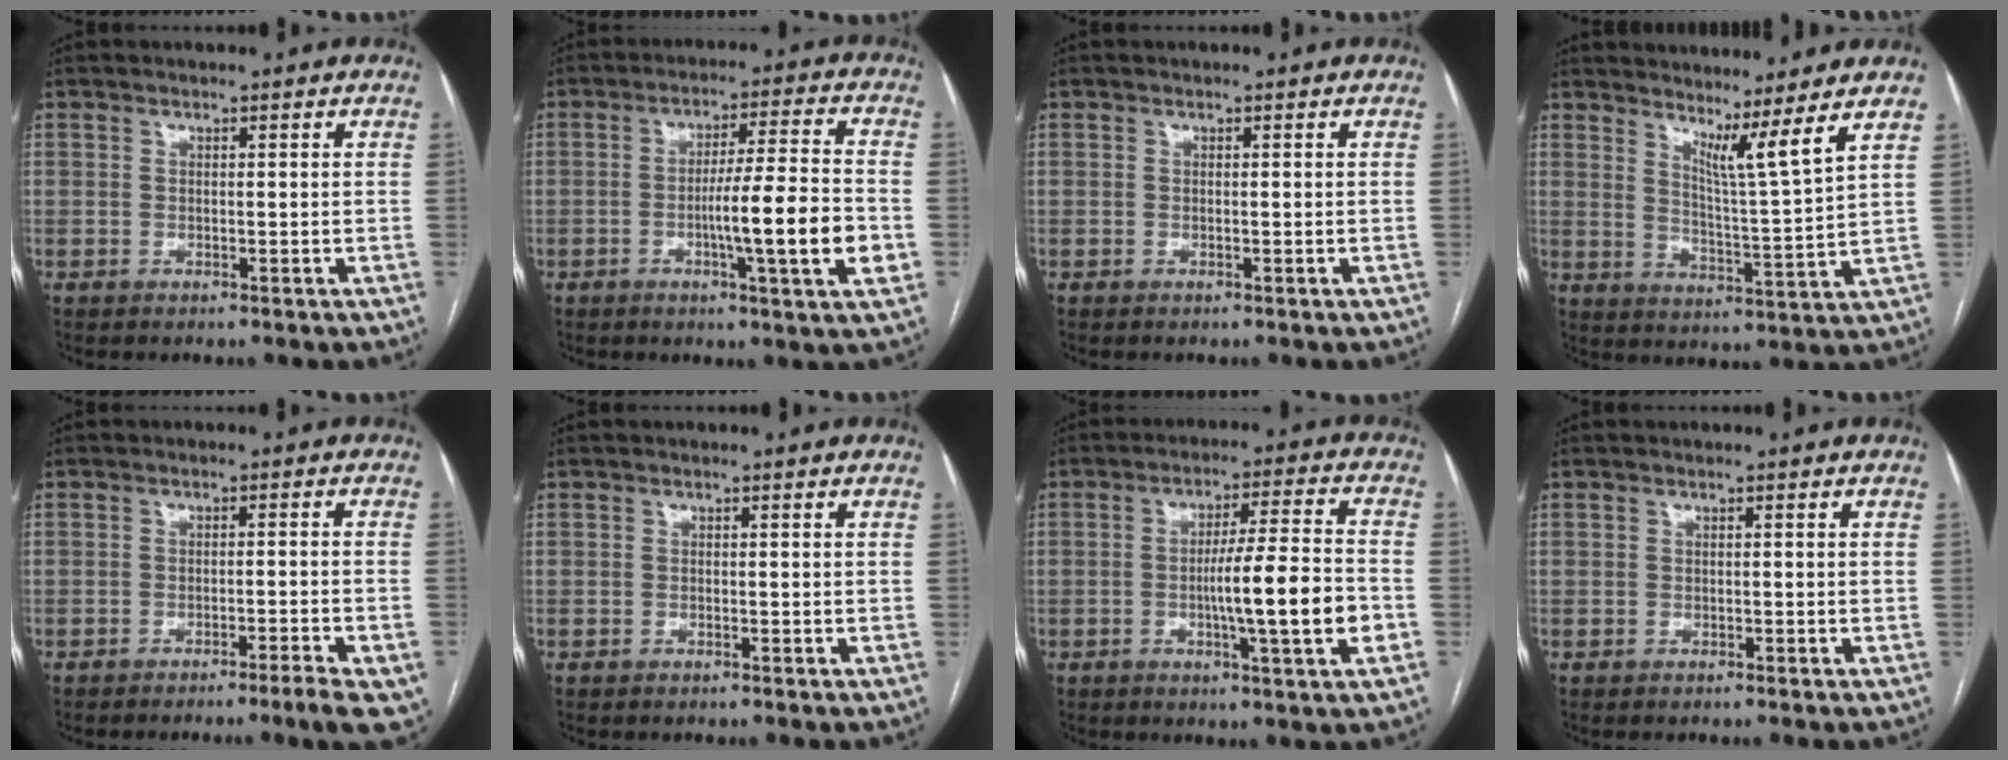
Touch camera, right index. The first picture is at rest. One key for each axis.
{"total": 11.8, "fx": -2.9, "fy": -0.3, "fz": 11.5, "tx": -0.182, "ty": -0.005, "tz": -0.052}
{"total": 0.0}
{"total": 6.9, "fx": 5.4, "fy": -2.0, "fz": 3.8, "tx": -0.070, "ty": -0.038, "tz": 0.086}
{"total": 7.7, "fx": -5.2, "fy": 0.4, "fz": 5.7, "tx": -0.050, "ty": -0.004, "tz": -0.073}
{"total": 0.0}
{"total": 11.5, "fx": -2.6, "fy": -0.2, "fz": 11.1, "tx": -0.179, "ty": -0.001, "tz": -0.046}
{"total": 0.0}